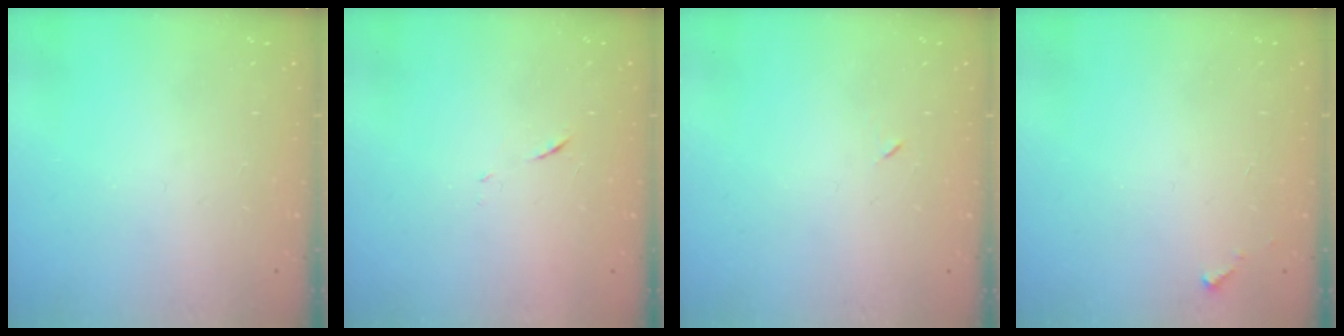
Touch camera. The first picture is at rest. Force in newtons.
{"total": 6.7, "press": 6.6, "slide": 0.6}
{"total": 3.3, "press": 3.2, "slide": 0.7}
{"total": 2.8, "press": 2.8, "slide": 0.1}